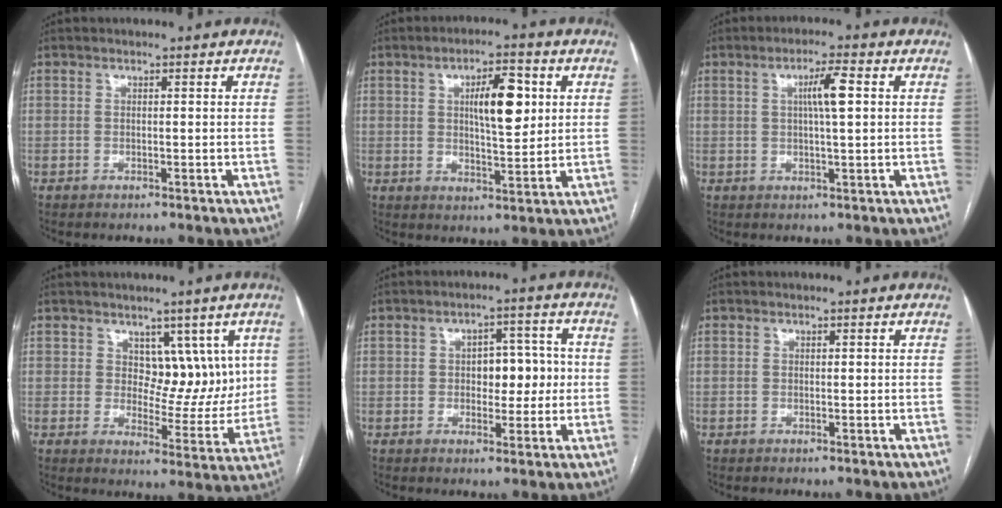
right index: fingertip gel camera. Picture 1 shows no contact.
{"total": 8.5, "force": [2.2, 2.5, 7.8], "torque": [-0.125, 0.009, 0.039]}
{"total": 4.8, "force": [1.0, 0.2, 4.7], "torque": [-0.084, 0.004, 0.017]}
{"total": 7.8, "force": [3.2, 4.9, 5.1], "torque": [-0.047, 0.004, 0.053]}
{"total": 6.2, "force": [0.1, 3.5, 5.2], "torque": [-0.065, 0.023, 0.005]}
{"total": 0.0}